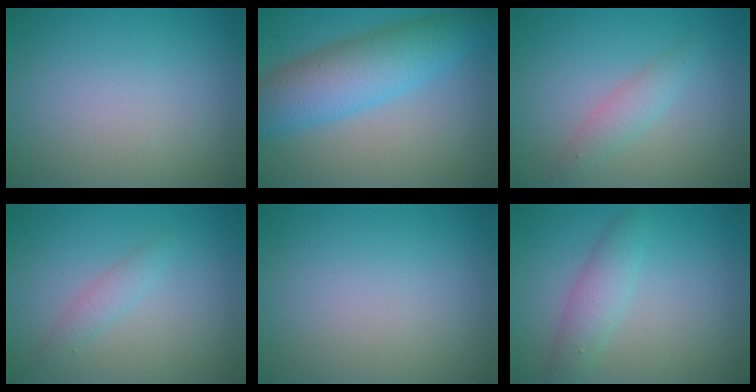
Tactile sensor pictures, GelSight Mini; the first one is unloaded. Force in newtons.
{"total": 6.8, "press": 6.8, "slide": 0.1}
{"total": 2.0, "press": 2.0, "slide": 0.0}
{"total": 1.4, "press": 1.4, "slide": 0.1}
{"total": 0.0}
{"total": 2.7, "press": 2.7, "slide": 0.2}